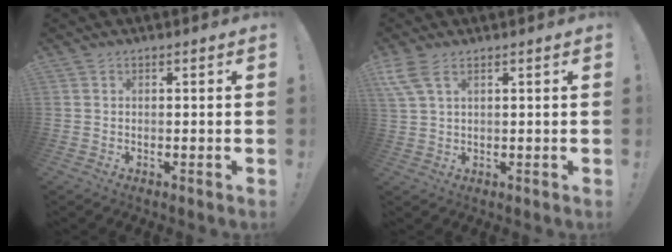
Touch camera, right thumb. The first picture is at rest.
{"total": 5.3, "force": [2.9, 1.9, 4.0], "torque": [-0.093, -0.004, 0.056]}